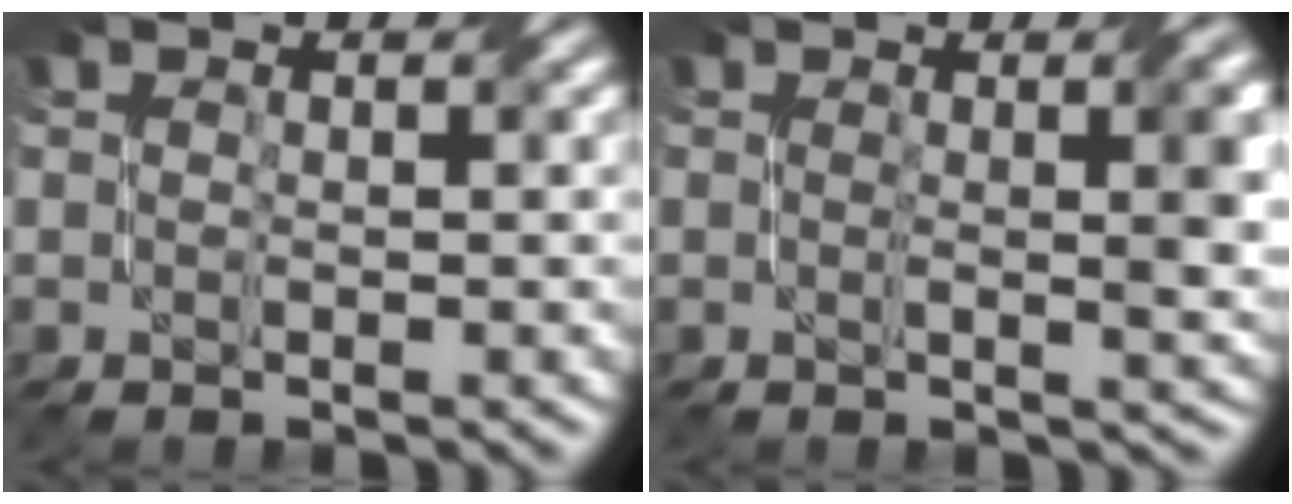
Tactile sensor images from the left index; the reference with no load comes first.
{"total": 4.6, "force": [0.8, 1.2, 4.3], "torque": [-0.045, 0.007, 0.011]}